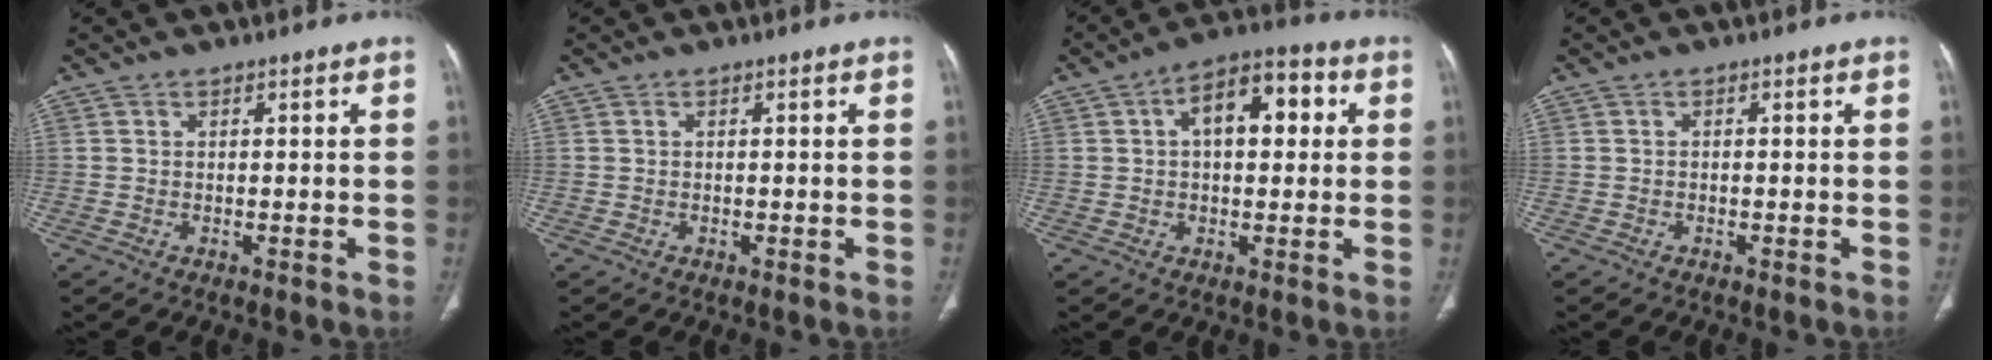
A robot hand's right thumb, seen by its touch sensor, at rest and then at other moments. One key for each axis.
{"total": 0.0}
{"total": 10.8, "fx": 2.5, "fy": 5.8, "fz": 8.8, "tx": -0.112, "ty": 0.027, "tz": 0.030}
{"total": 0.0}